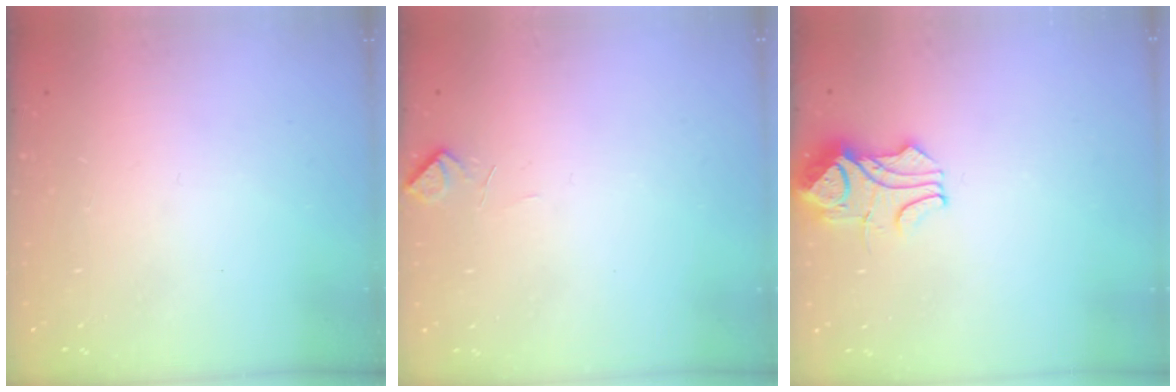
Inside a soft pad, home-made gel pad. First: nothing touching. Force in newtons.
{"total": 2.2, "press": 2.0, "slide": 0.9}
{"total": 3.8, "press": 3.7, "slide": 0.9}